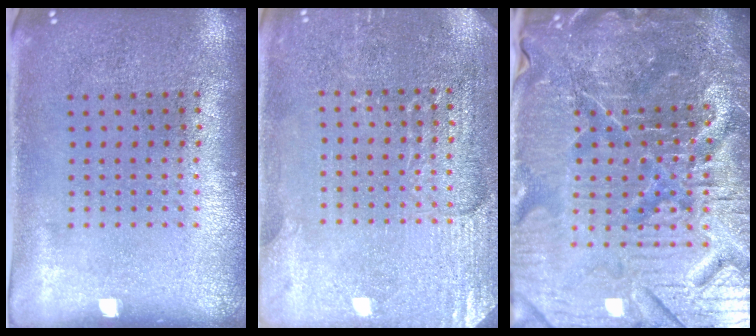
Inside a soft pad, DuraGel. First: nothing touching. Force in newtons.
{"total": 2.9, "press": 2.9, "slide": 0.3}
{"total": 7.2, "press": 6.4, "slide": 3.4}